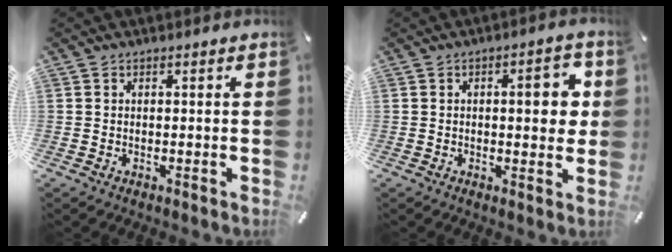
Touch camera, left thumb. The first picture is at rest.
{"total": 7.8, "force": [1.2, 3.1, 7.1], "torque": [-0.083, -0.006, 0.010]}